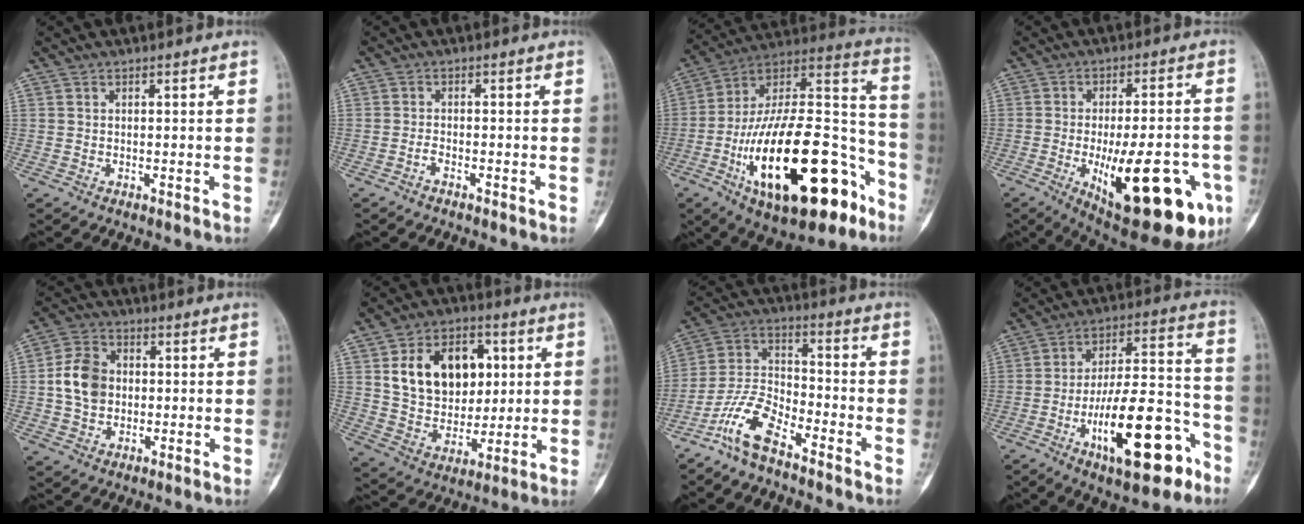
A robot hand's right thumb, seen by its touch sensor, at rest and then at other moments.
{"total": 1.1, "force": [-1.0, 0.4, 0.5], "torque": [-0.015, 0.009, -0.020]}
{"total": 34.2, "force": [-14.5, 14.6, 27.3], "torque": [-0.433, 0.072, -0.225]}
{"total": 24.7, "force": [-8.2, 8.9, 21.5], "torque": [-0.253, 0.001, -0.096]}
{"total": 9.0, "force": [0.2, 7.1, 5.5], "torque": [-0.086, 0.013, -0.002]}
{"total": 17.5, "force": [4.5, 12.5, 11.5], "torque": [-0.141, -0.006, 0.082]}
{"total": 9.9, "force": [-7.1, 3.6, 5.9], "torque": [-0.133, 0.055, -0.148]}
{"total": 21.5, "force": [-9.9, 7.8, 17.4], "torque": [-0.274, 0.063, -0.151]}